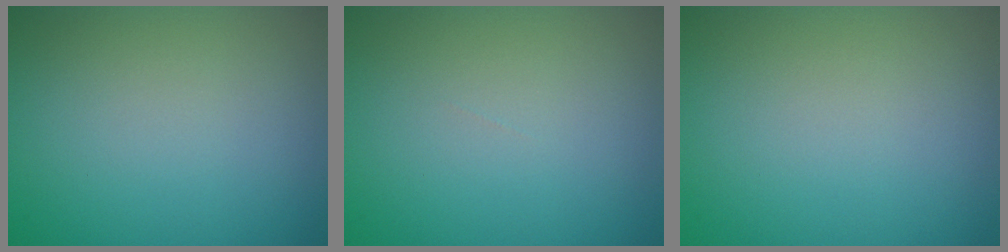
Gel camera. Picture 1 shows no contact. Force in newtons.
{"total": 0.0}
{"total": 0.0}